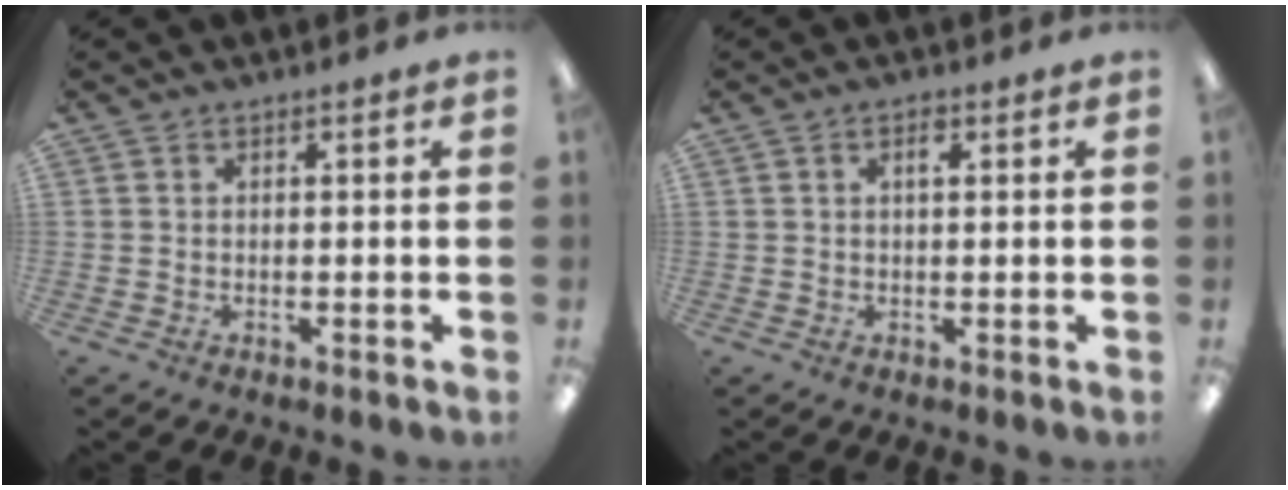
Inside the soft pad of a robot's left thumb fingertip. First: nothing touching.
{"total": 2.0, "force": [0.8, 0.9, 1.6], "torque": [-0.026, 0.003, 0.011]}